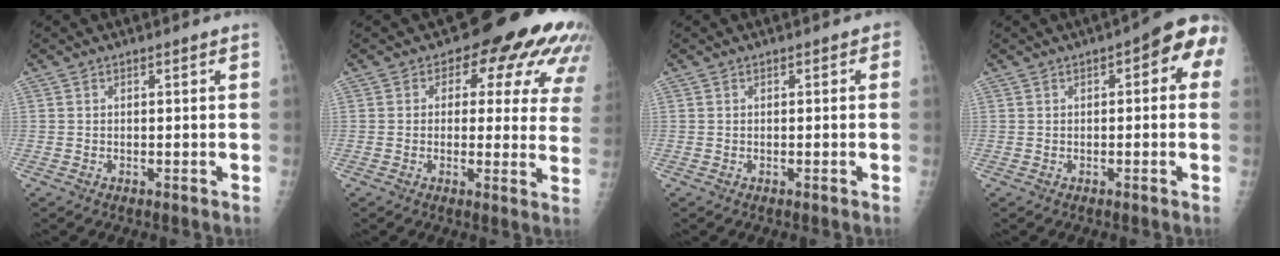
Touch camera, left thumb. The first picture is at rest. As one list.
[{"total": 16.0, "force": [7.4, 8.9, 11.0], "torque": [-0.075, -0.017, 0.064]}, {"total": 0.6, "force": [-0.1, 0.4, 0.4], "torque": [0.007, 0.004, -0.009]}, {"total": 7.6, "force": [1.7, 3.4, 6.6], "torque": [-0.052, 0.023, 0.005]}]